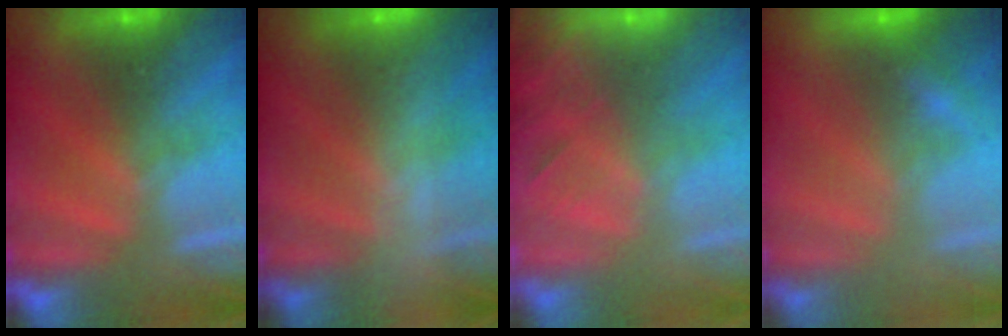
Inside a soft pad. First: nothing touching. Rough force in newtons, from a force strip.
{"total": 2.5}
{"total": 10.8}
{"total": 2.4}